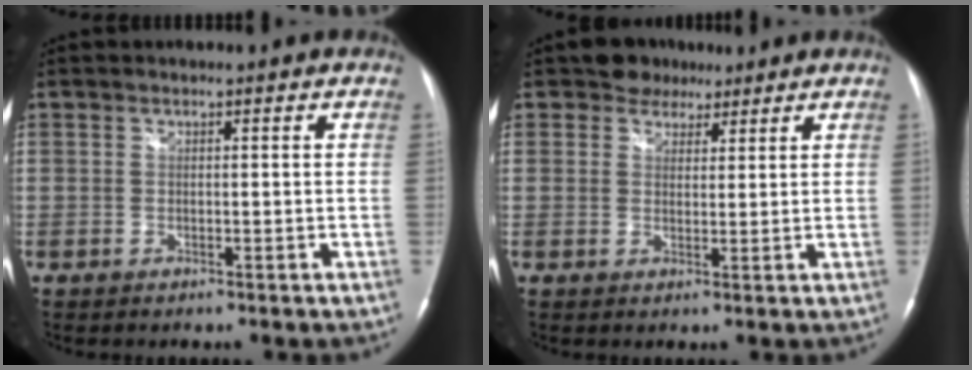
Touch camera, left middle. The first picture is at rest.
{"total": 3.8, "force": [2.8, 2.5, 0.2], "torque": [-0.001, 0.007, 0.039]}